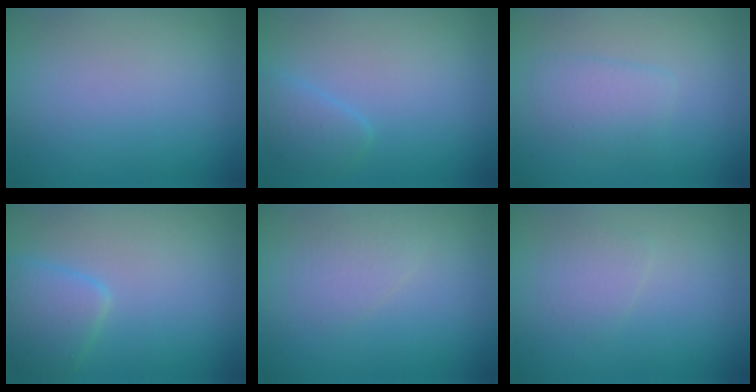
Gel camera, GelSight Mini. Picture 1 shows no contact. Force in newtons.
{"total": 1.6, "press": 1.6, "slide": 0.2}
{"total": 2.1, "press": 2.1, "slide": 0.1}
{"total": 2.8, "press": 2.8, "slide": 0.1}
{"total": 1.4, "press": 1.4, "slide": 0.1}
{"total": 1.4, "press": 1.4, "slide": 0.1}